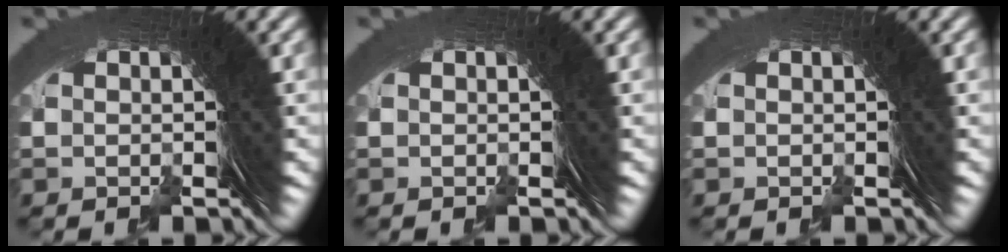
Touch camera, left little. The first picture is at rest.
{"total": 0.0}
{"total": 0.0}